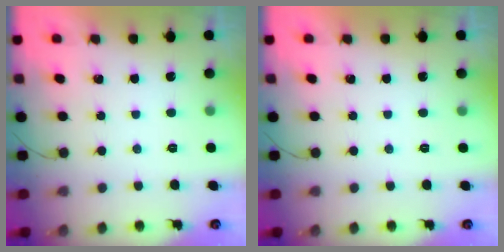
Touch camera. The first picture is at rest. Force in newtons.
{"total": 0.0}